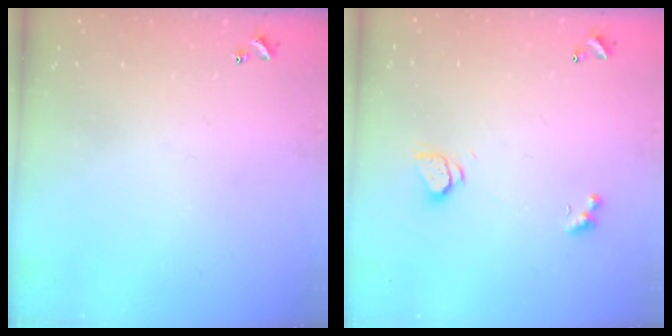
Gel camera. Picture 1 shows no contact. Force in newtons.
{"total": 2.1, "press": 2.0, "slide": 0.6}